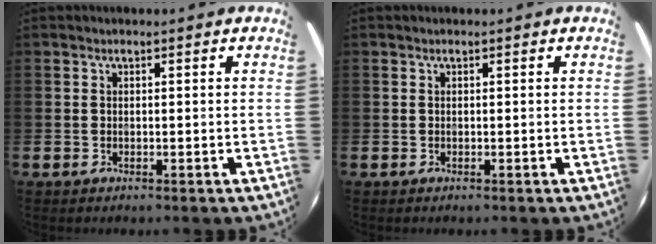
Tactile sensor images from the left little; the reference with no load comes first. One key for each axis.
{"total": 0.0}